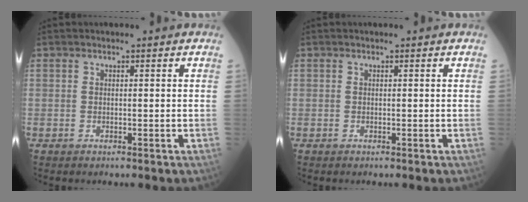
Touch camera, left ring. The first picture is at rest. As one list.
[{"total": 0.0}]